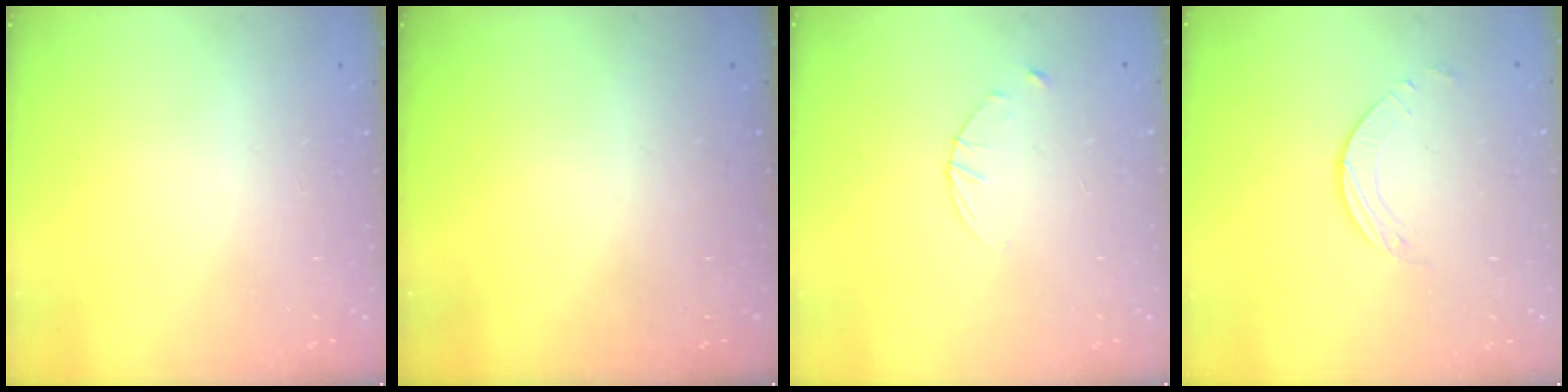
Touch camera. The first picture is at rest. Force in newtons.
{"total": 0.0}
{"total": 3.6, "press": 3.5, "slide": 0.4}
{"total": 2.0, "press": 1.9, "slide": 0.3}